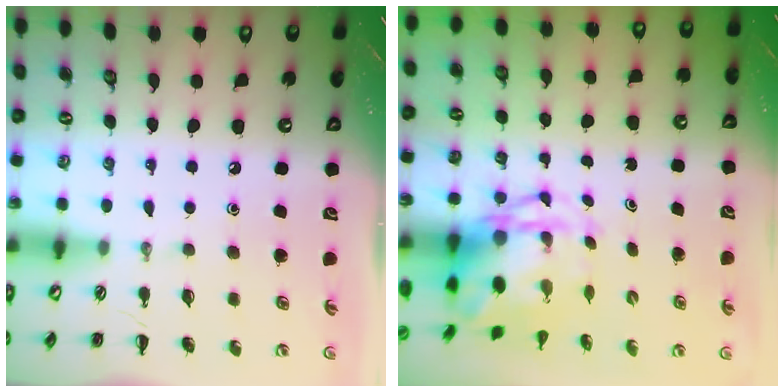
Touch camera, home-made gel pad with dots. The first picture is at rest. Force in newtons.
{"total": 4.4, "press": 4.2, "slide": 1.1}